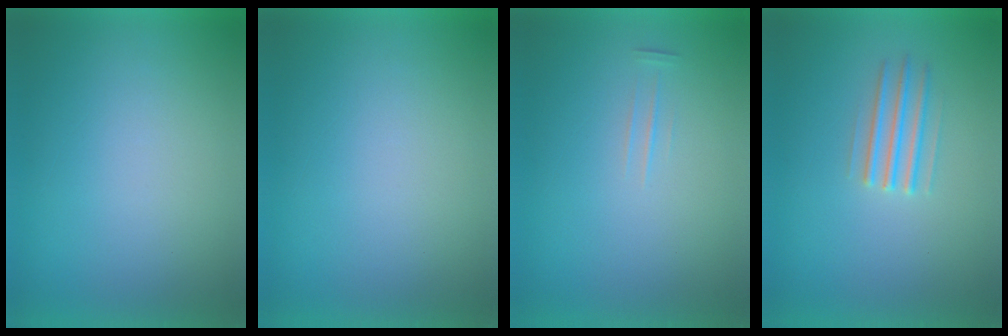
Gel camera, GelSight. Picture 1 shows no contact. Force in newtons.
{"total": 0.0}
{"total": 1.4}
{"total": 2.7}